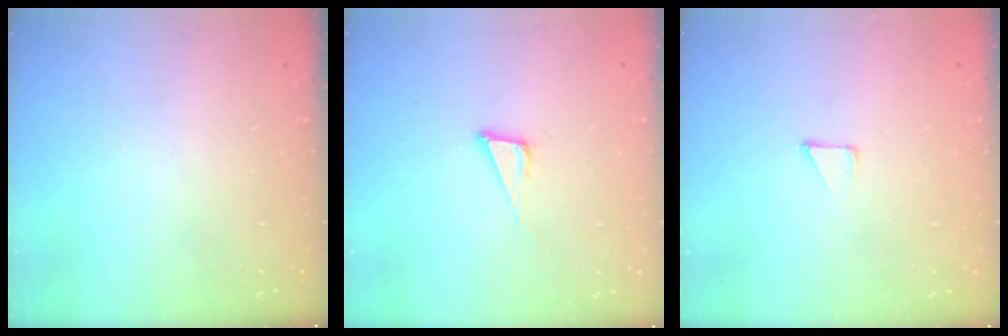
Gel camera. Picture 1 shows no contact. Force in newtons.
{"total": 5.5, "press": 4.7, "slide": 2.8}
{"total": 3.4, "press": 3.4, "slide": 0.3}